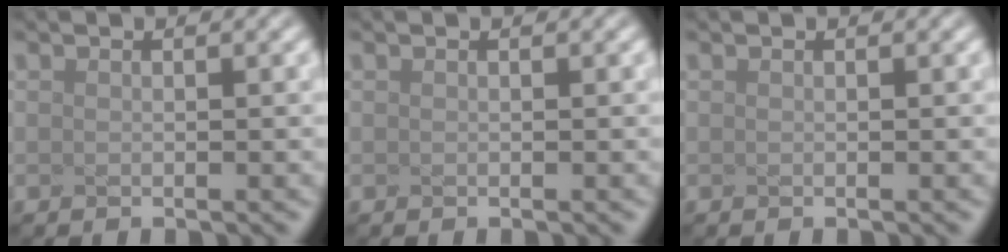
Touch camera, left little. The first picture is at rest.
{"total": 0.0}
{"total": 0.0}